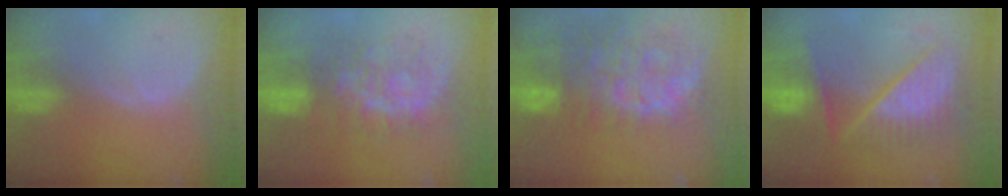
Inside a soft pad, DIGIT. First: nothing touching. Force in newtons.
{"total": 7.9, "press": 7.9, "slide": 0.0}
{"total": 13.6, "press": 11.1, "slide": 7.8}
{"total": 10.4, "press": 10.3, "slide": 1.2}